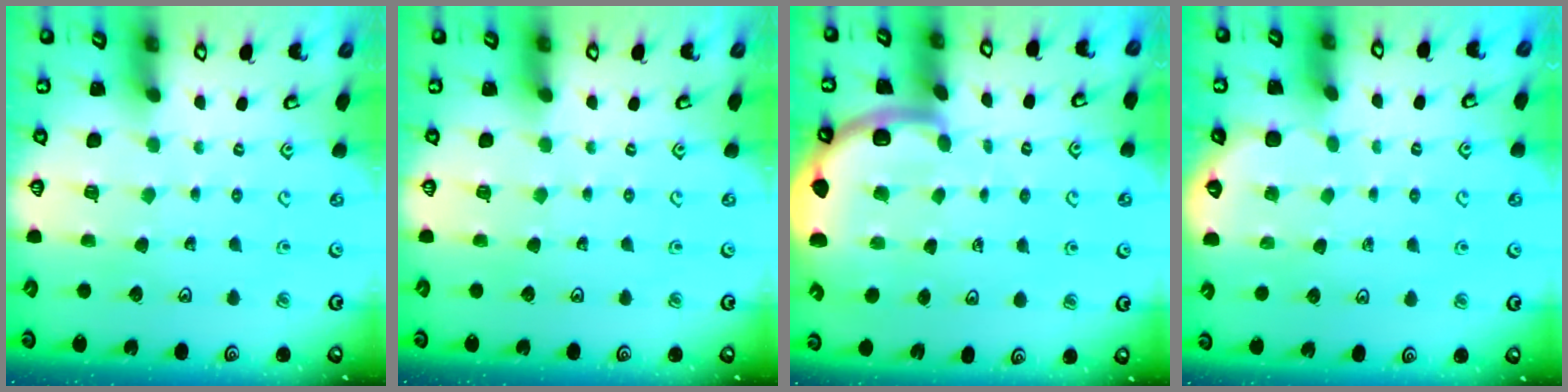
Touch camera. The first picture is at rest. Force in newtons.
{"total": 0.0}
{"total": 6.2, "press": 5.9, "slide": 1.9}
{"total": 3.1, "press": 3.1, "slide": 0.2}